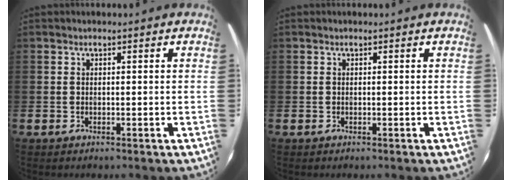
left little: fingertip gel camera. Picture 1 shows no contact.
{"total": 0.0}